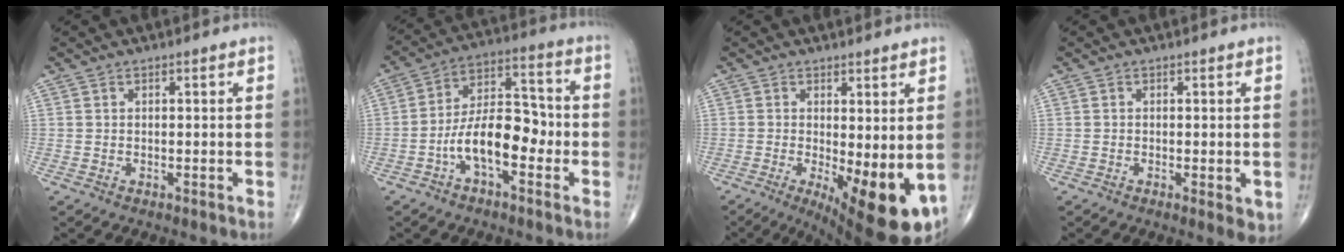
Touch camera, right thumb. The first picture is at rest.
{"total": 12.1, "force": [-3.8, 6.0, 9.8], "torque": [-0.155, 0.047, -0.075]}
{"total": 13.5, "force": [-2.7, 4.6, 12.4], "torque": [-0.167, -0.028, -0.024]}
{"total": 2.9, "force": [-0.7, 0.9, 2.7], "torque": [-0.037, -0.008, -0.012]}